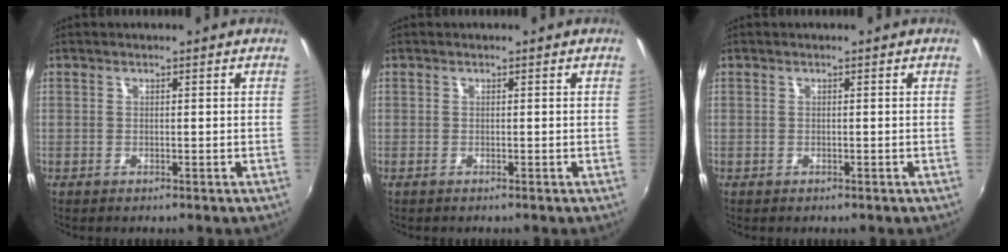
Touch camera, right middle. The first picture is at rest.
{"total": 0.0}
{"total": 0.0}